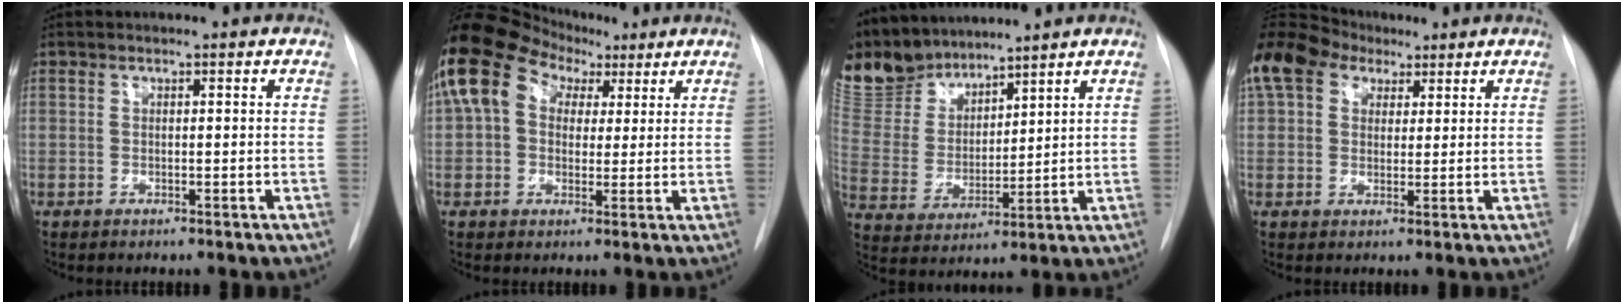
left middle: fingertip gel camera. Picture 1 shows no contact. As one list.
[{"total": 13.6, "force": [5.7, 9.7, 7.7], "torque": [-0.168, 0.068, 0.097]}, {"total": 11.5, "force": [10.8, 3.0, 2.6], "torque": [-0.063, 0.003, 0.226]}, {"total": 17.5, "force": [10.0, 11.6, 8.5], "torque": [-0.232, 0.084, 0.183]}]